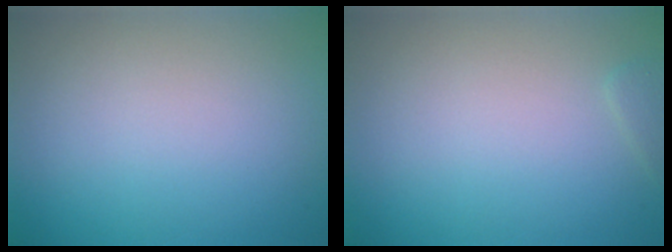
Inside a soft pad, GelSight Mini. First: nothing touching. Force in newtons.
{"total": 0.6, "press": 0.6, "slide": 0.1}